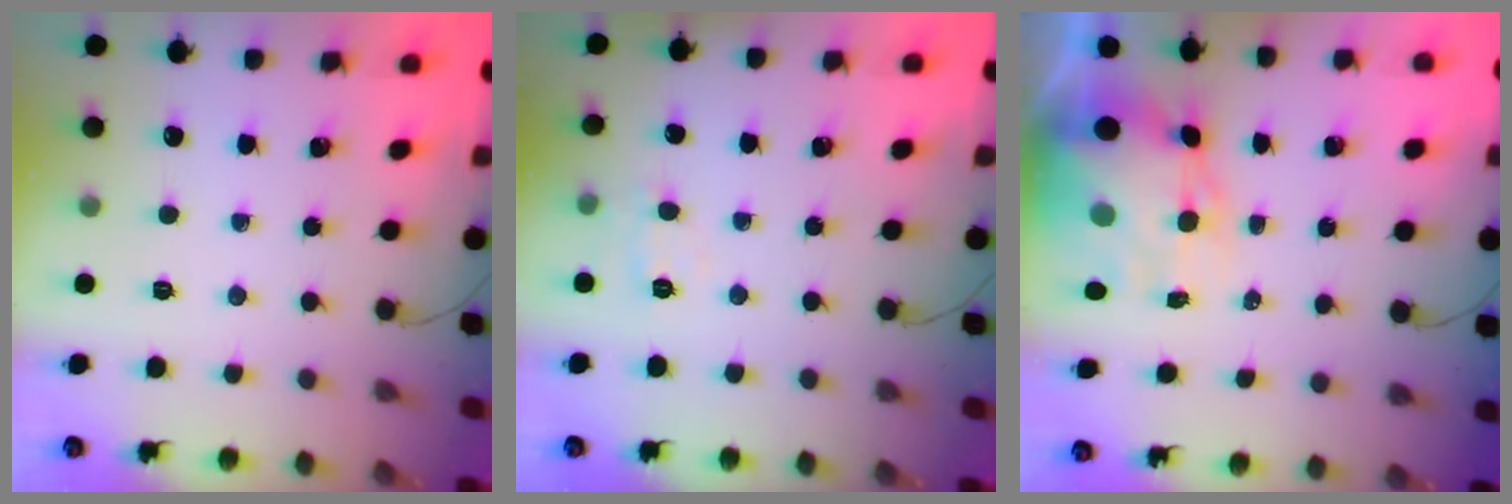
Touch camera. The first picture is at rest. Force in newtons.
{"total": 5.4, "press": 5.2, "slide": 1.3}
{"total": 10.7, "press": 10.4, "slide": 2.8}